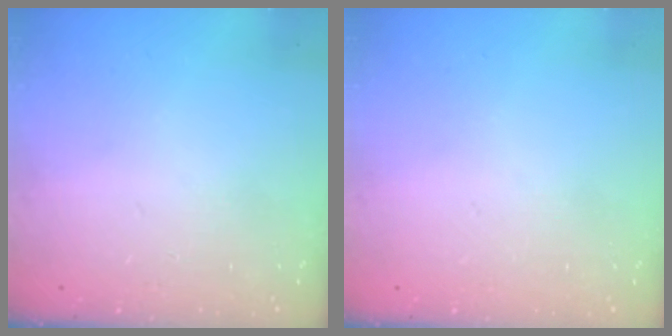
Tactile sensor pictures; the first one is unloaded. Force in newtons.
{"total": 0.0}